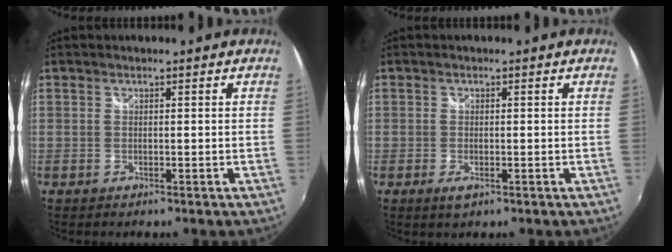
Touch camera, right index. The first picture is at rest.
{"total": 2.1, "force": [-0.9, 0.9, 1.6], "torque": [-0.031, -0.004, -0.014]}